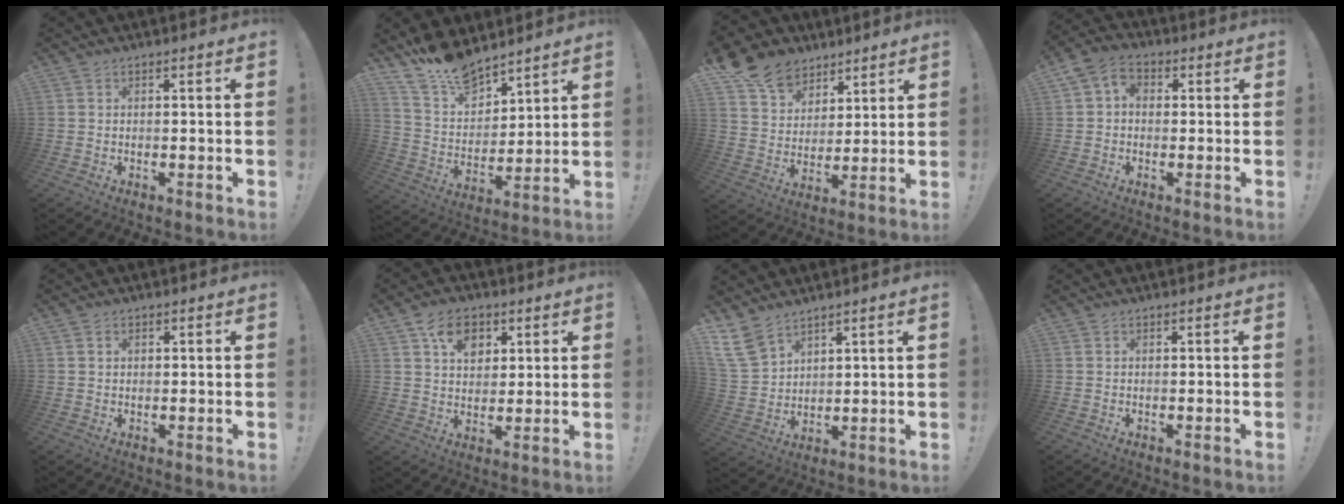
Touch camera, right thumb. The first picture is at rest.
{"total": 13.6, "force": [12.1, 5.3, 3.1], "torque": [-0.067, -0.097, 0.228]}
{"total": 13.2, "force": [8.8, 9.0, 3.8], "torque": [-0.062, -0.061, 0.173]}
{"total": 5.7, "force": [0.3, 4.5, 3.4], "torque": [-0.059, 0.010, 0.011]}
{"total": 0.9, "force": [0.4, 0.8, 0.2], "torque": [0.003, 0.000, 0.005]}
{"total": 10.2, "force": [4.8, 7.3, 5.2], "torque": [-0.074, -0.015, 0.091]}
{"total": 10.8, "force": [7.8, 6.1, 4.3], "torque": [-0.084, -0.041, 0.159]}
{"total": 0.0}